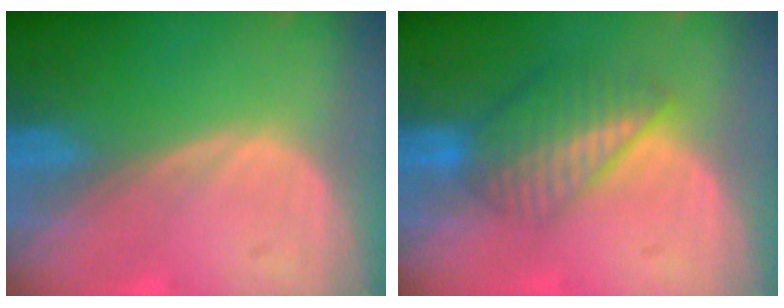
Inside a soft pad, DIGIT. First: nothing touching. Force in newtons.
{"total": 6.8, "press": 5.9, "slide": 3.4}